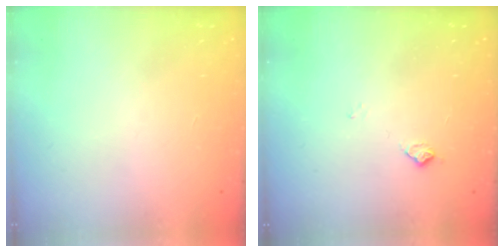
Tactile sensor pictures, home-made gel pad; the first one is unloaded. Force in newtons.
{"total": 5.6, "press": 5.5, "slide": 0.8}